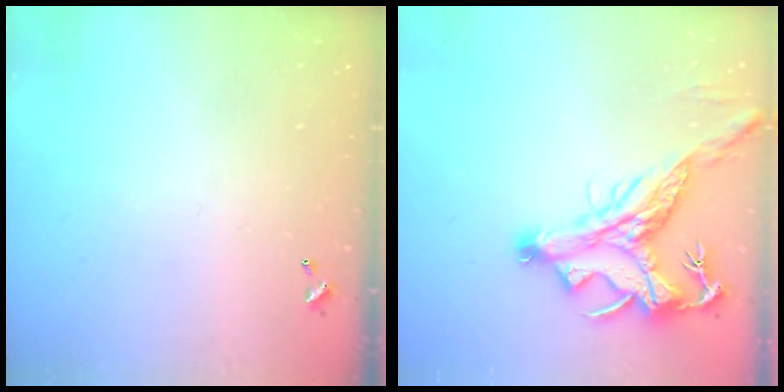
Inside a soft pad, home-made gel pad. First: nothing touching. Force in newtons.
{"total": 5.4, "press": 5.0, "slide": 1.9}